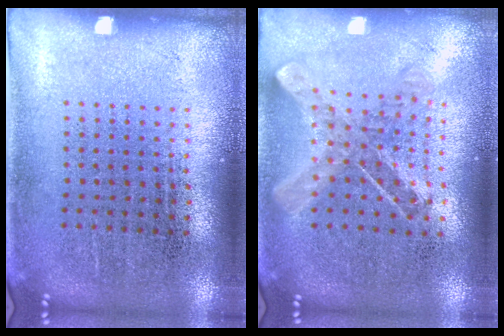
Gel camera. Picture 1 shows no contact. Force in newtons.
{"total": 0.8, "press": 0.8, "slide": 0.2}